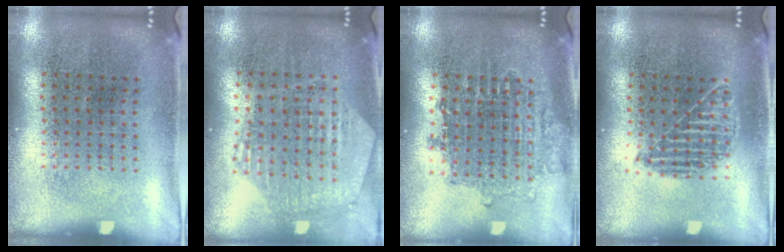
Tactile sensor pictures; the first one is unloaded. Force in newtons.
{"total": 1.1, "press": 1.1, "slide": 0.3}
{"total": 1.6, "press": 1.3, "slide": 0.8}
{"total": 1.1, "press": 1.0, "slide": 0.5}